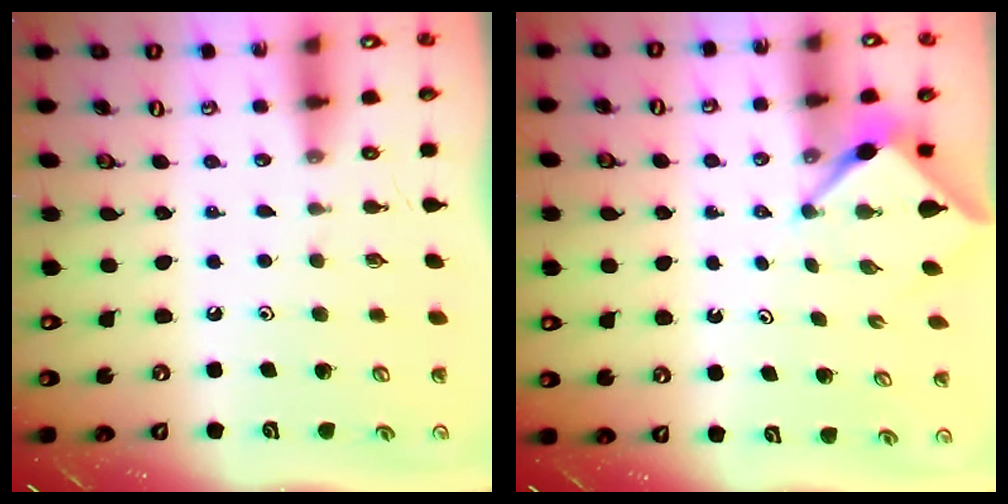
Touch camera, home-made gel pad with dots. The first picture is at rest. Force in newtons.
{"total": 3.9, "press": 3.9, "slide": 0.3}